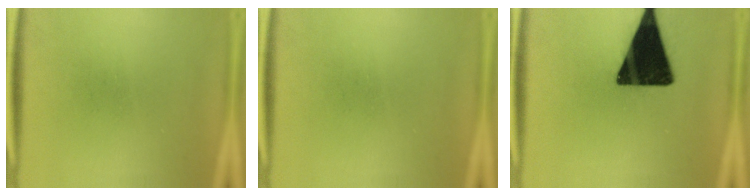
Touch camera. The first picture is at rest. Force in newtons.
{"total": 0.0}
{"total": 19.6}